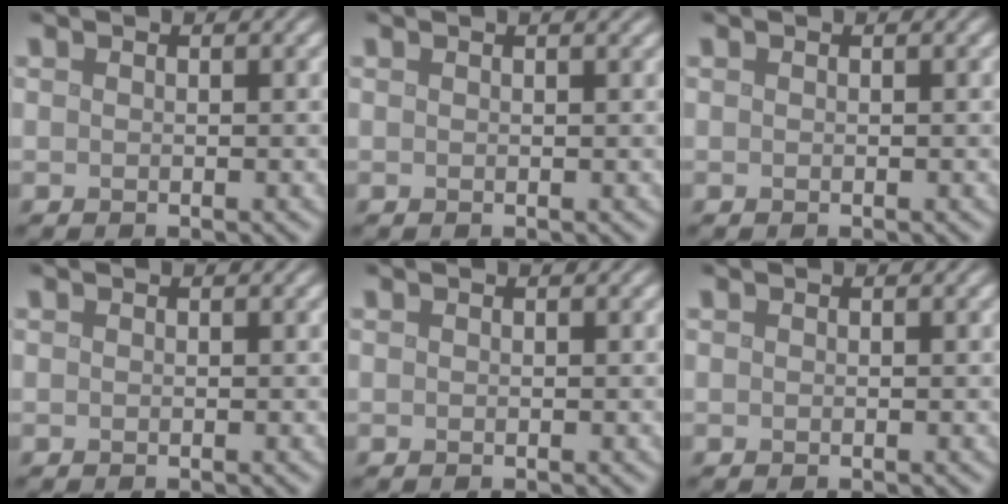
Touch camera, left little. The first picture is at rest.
{"total": 1.1, "force": [0.7, 0.4, 0.8], "torque": [-0.006, 0.004, 0.007]}
{"total": 0.0}
{"total": 0.0}
{"total": 0.0}
{"total": 0.0}